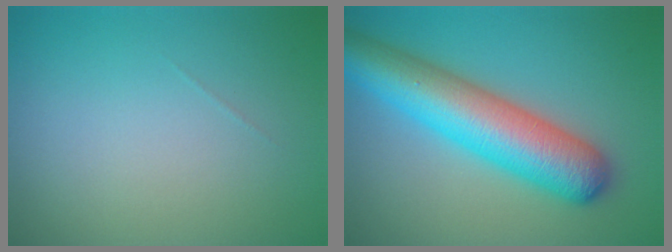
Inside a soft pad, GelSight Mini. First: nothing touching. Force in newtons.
{"total": 9.3, "press": 9.2, "slide": 0.3}